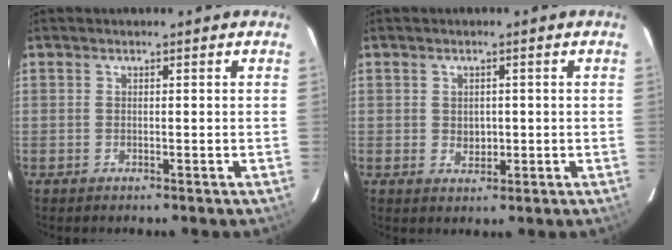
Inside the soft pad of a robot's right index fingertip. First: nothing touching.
{"total": 2.6, "force": [0.0, 2.2, 1.4], "torque": [-0.020, 0.002, 0.004]}